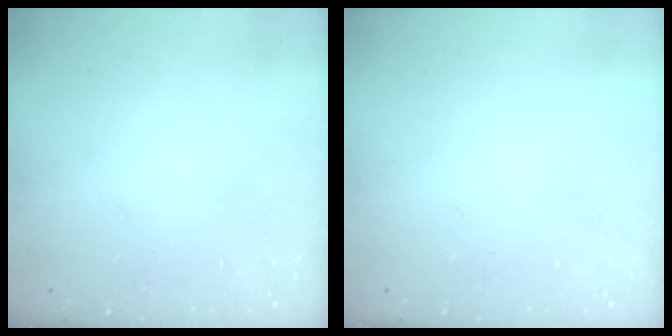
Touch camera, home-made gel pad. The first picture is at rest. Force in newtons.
{"total": 1.0, "press": 0.0, "slide": 1.0}